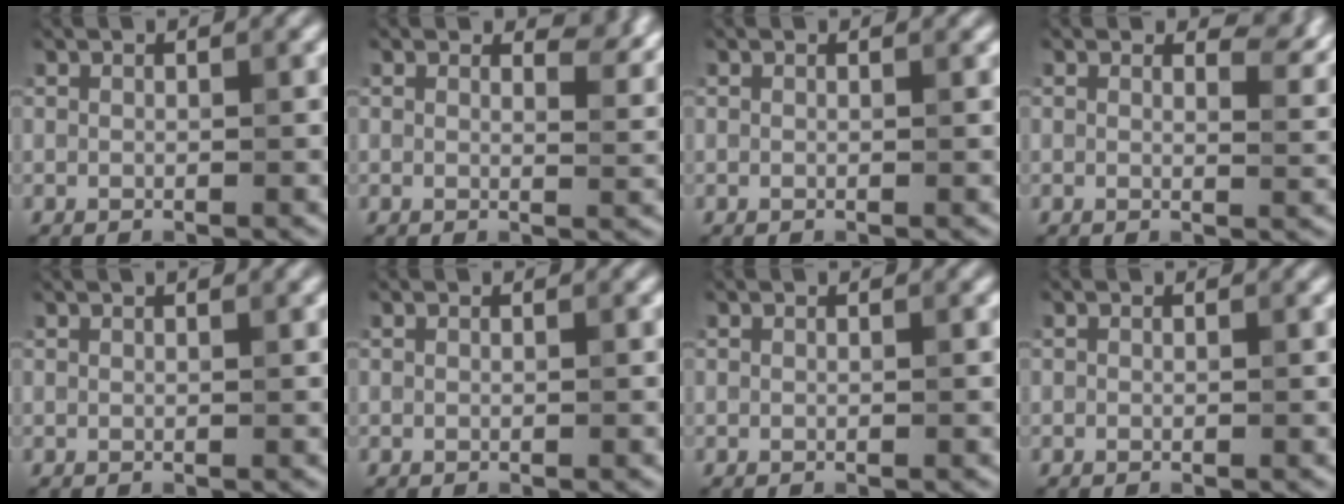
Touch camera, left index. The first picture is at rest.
{"total": 3.4, "force": [2.5, 1.3, 2.0], "torque": [-0.026, -0.003, 0.030]}
{"total": 0.0}
{"total": 3.5, "force": [2.2, 1.6, 2.3], "torque": [-0.027, -0.003, 0.028]}
{"total": 1.0, "force": [0.7, 0.2, 0.7], "torque": [-0.007, 0.002, 0.006]}
{"total": 0.0}
{"total": 0.0}
{"total": 0.0}